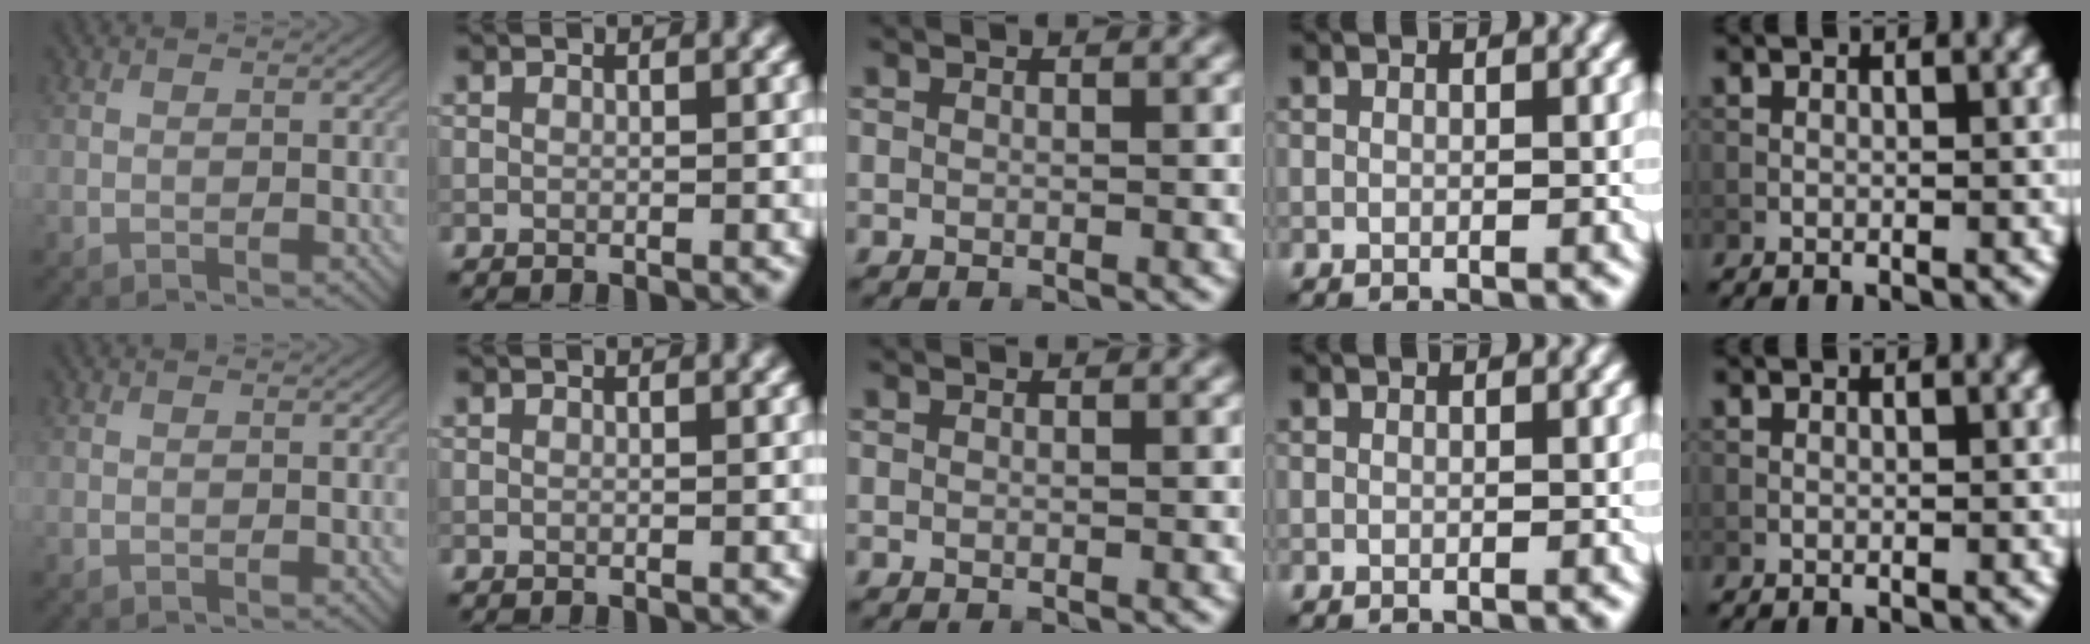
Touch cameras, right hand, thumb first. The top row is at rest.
{}